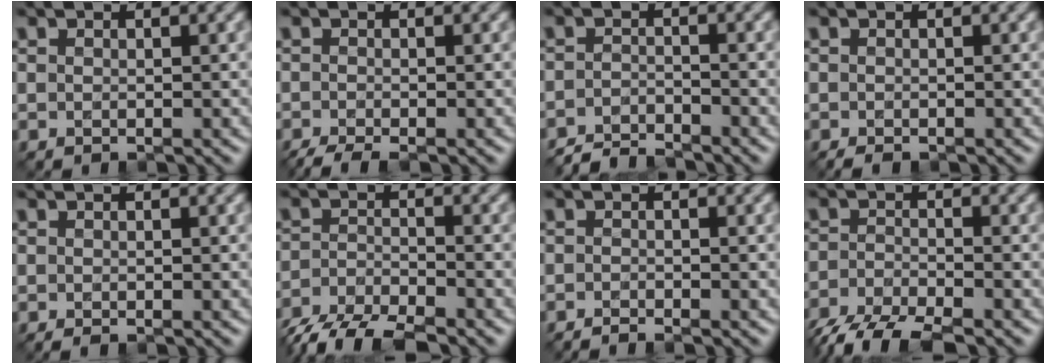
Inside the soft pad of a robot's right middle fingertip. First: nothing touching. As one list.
[{"total": 2.6, "force": [-2.1, 0.4, 1.5], "torque": [-0.028, -0.008, -0.043]}, {"total": 2.9, "force": [-2.8, 0.4, 0.6], "torque": [-0.011, 0.000, -0.059]}, {"total": 0.9, "force": [-0.8, 0.2, 0.5], "torque": [-0.009, -0.003, -0.014]}, {"total": 0.6, "force": [-0.4, 0.1, 0.4], "torque": [-0.008, -0.002, -0.006]}, {"total": 6.6, "force": [-5.5, 1.8, 3.1], "torque": [-0.059, -0.018, -0.101]}, {"total": 1.0, "force": [-0.9, 0.1, 0.4], "torque": [-0.005, -0.002, -0.019]}, {"total": 6.0, "force": [-4.9, 1.6, 3.2], "torque": [-0.059, -0.018, -0.094]}]